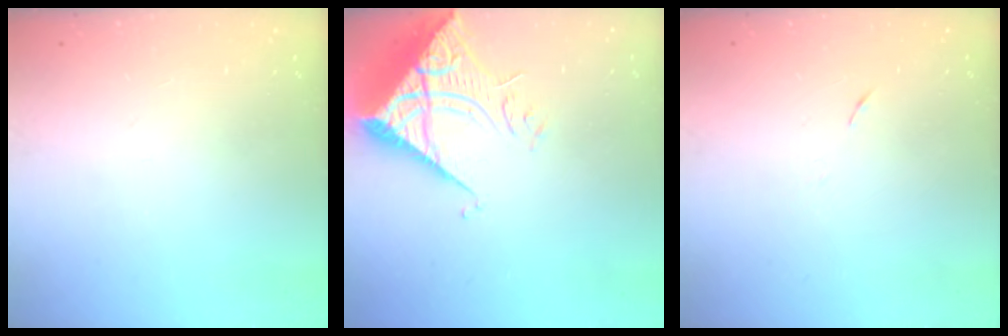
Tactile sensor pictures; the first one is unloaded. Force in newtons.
{"total": 10.7, "press": 10.6, "slide": 1.0}
{"total": 4.0, "press": 3.6, "slide": 1.7}